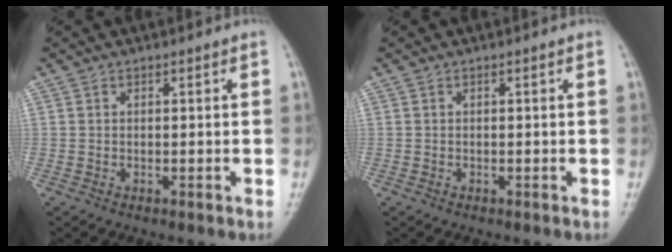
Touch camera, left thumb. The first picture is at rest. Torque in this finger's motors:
{"motor_torque": [0.08, 0.19, -0.07, 0.05, 0.03]}